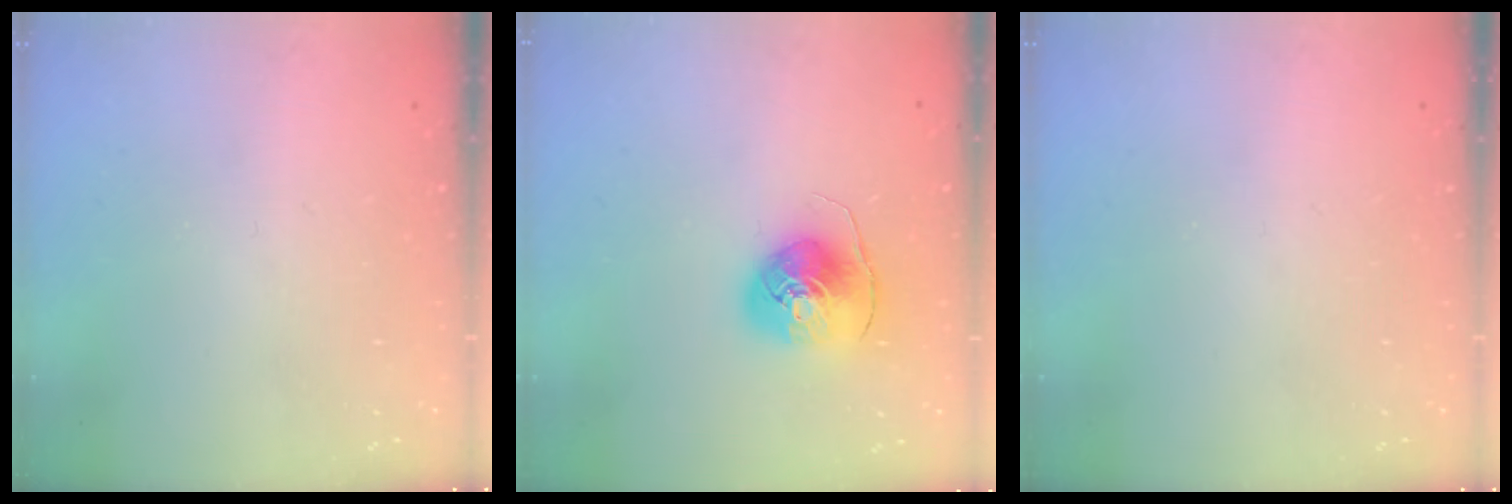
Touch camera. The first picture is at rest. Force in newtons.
{"total": 9.2, "press": 9.1, "slide": 1.0}
{"total": 0.0}